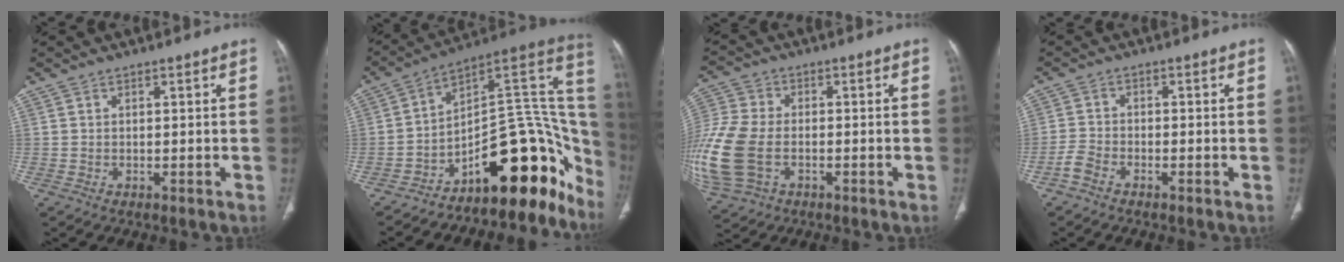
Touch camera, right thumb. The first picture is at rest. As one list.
[{"total": 25.3, "force": [-13.2, 11.0, 18.6], "torque": [-0.116, 0.132, -0.177]}, {"total": 19.4, "force": [-4.6, 13.2, 13.4], "torque": [-0.366, -0.001, -0.079]}, {"total": 2.7, "force": [-2.1, 1.1, 1.3], "torque": [-0.031, 0.011, -0.046]}]